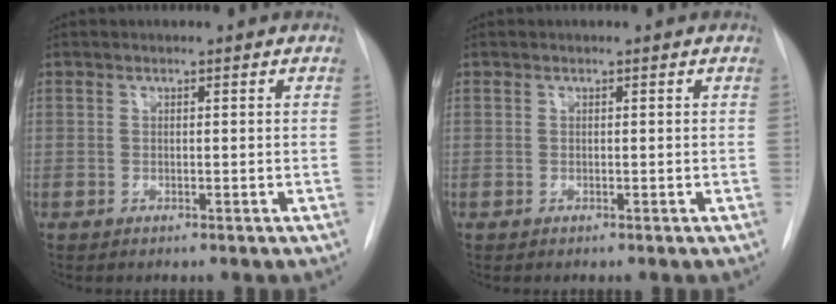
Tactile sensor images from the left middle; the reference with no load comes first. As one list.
[{"total": 0.0}]